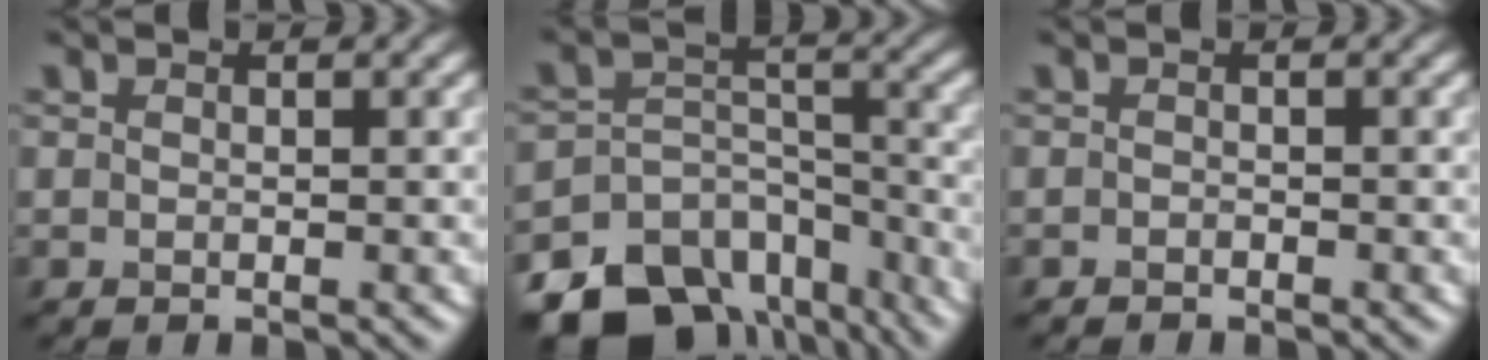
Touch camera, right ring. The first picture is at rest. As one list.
[{"total": 13.4, "force": [-10.4, 7.7, 3.4], "torque": [-0.057, -0.003, -0.142]}, {"total": 0.5, "force": [-0.4, 0.0, -0.3], "torque": [0.008, 0.000, -0.008]}]